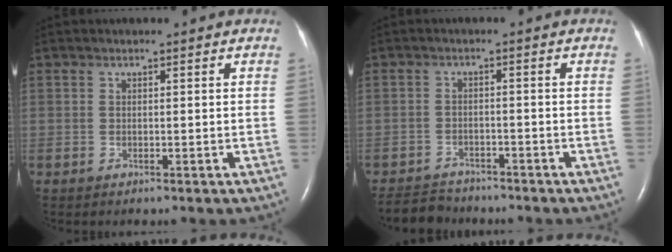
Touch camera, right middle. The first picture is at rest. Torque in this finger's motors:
{"motor_torque": [0.44, -0.46, 0.07, 0.00]}